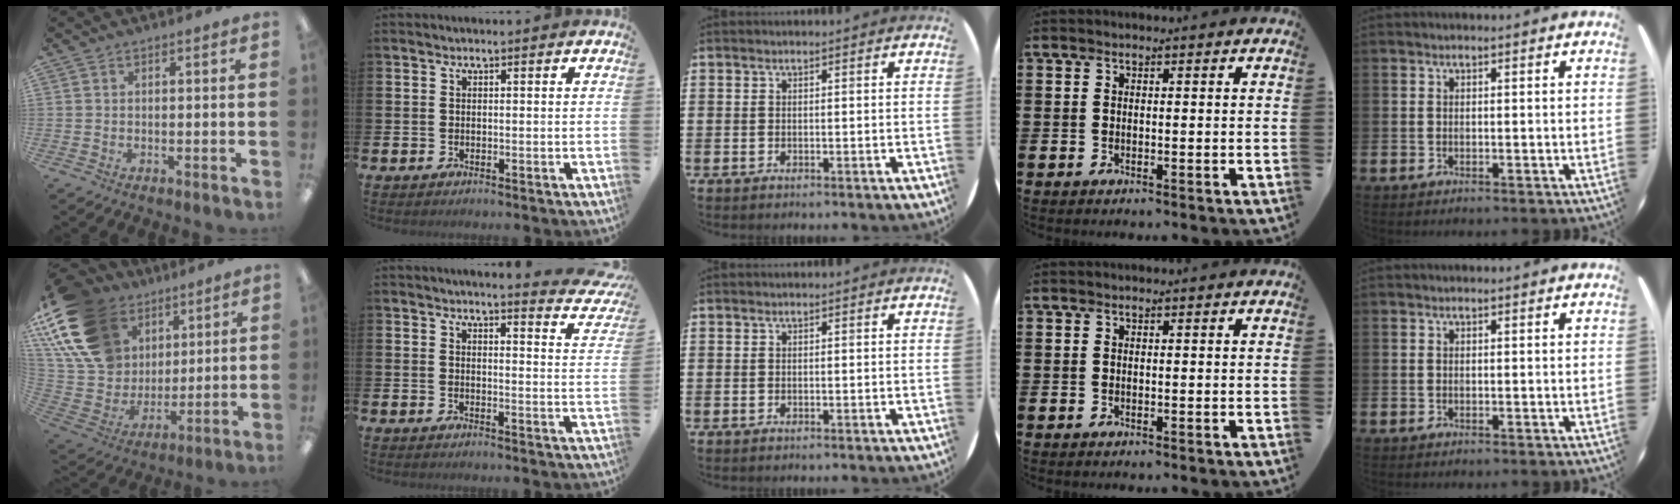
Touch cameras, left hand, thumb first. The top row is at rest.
{"thumb": {"total": 22.6, "force": [11.8, 15.9, 10.9], "torque": [-0.244, -0.053, 0.233]}, "index": {"total": 3.7, "force": [3.6, -0.1, 0.7], "torque": [-0.009, -0.034, 0.056]}}